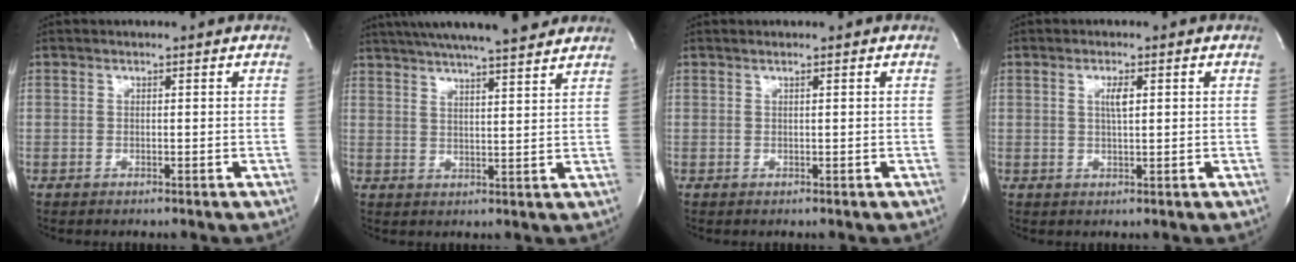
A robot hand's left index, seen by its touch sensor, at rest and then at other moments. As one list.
[{"total": 18.2, "force": [15.9, 1.5, 8.8], "torque": [-0.152, 0.025, 0.220]}, {"total": 0.0}, {"total": 2.3, "force": [0.4, 0.4, 2.2], "torque": [-0.046, 0.001, 0.008]}]